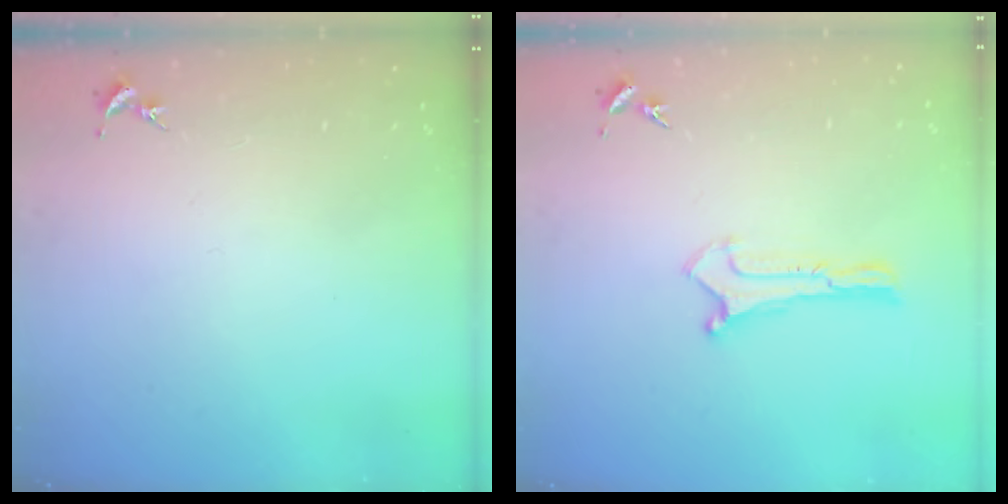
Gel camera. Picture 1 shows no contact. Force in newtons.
{"total": 0.0}